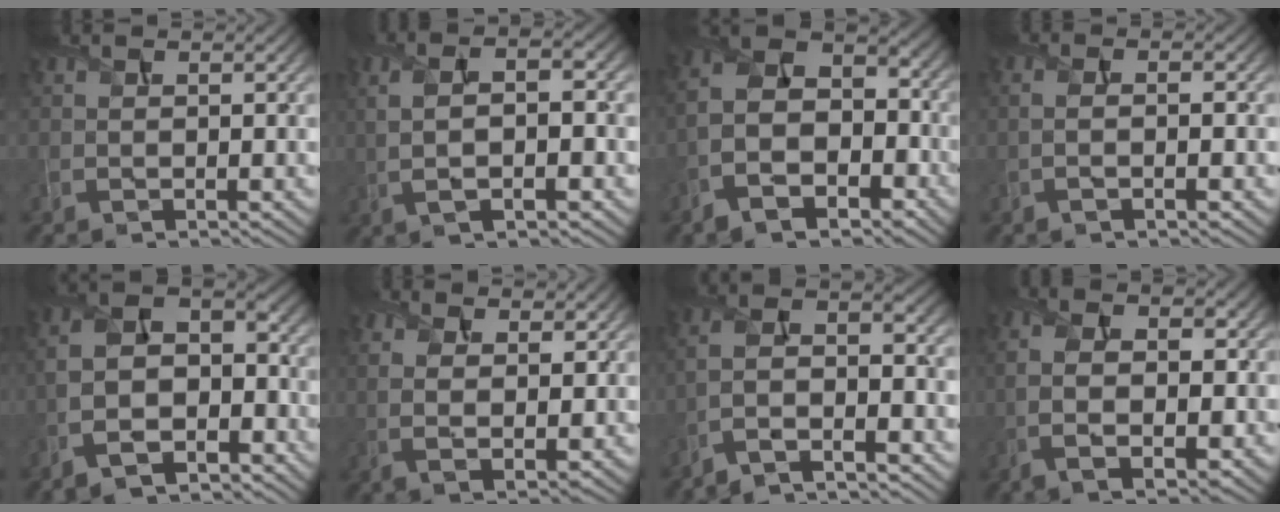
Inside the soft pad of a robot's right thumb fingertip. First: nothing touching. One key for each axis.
{"total": 6.3, "fx": -0.3, "fy": 1.8, "fz": 6.0, "tx": -0.122, "ty": 0.005, "tz": -0.005}
{"total": 11.2, "fx": -5.5, "fy": 7.0, "fz": 6.9, "tx": -0.146, "ty": -0.031, "tz": -0.108}
{"total": 2.6, "fx": -0.5, "fy": 0.8, "fz": 2.5, "tx": -0.037, "ty": 0.002, "tz": -0.018}
{"total": 11.8, "fx": -5.4, "fy": 6.6, "fz": 8.1, "tx": -0.180, "ty": -0.028, "tz": -0.106}
{"total": 6.8, "fx": 3.2, "fy": 3.2, "fz": 5.1, "tx": -0.114, "ty": -0.002, "tz": 0.055}
{"total": 9.0, "fx": -5.6, "fy": 2.6, "fz": 6.6, "tx": -0.130, "ty": 0.000, "tz": -0.111}
{"total": 7.0, "fx": 0.3, "fy": 3.4, "fz": 6.1, "tx": -0.124, "ty": -0.003, "tz": 0.006}